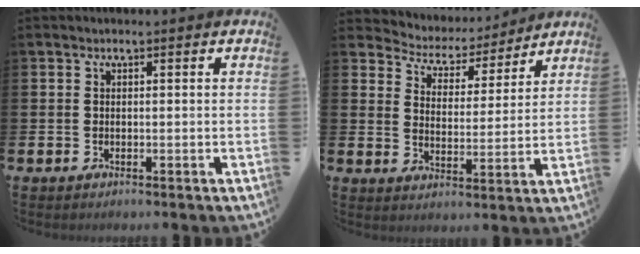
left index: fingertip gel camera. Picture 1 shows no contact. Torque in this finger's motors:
{"motor_torque": [0.25, -0.27, -0.30, -0.07]}